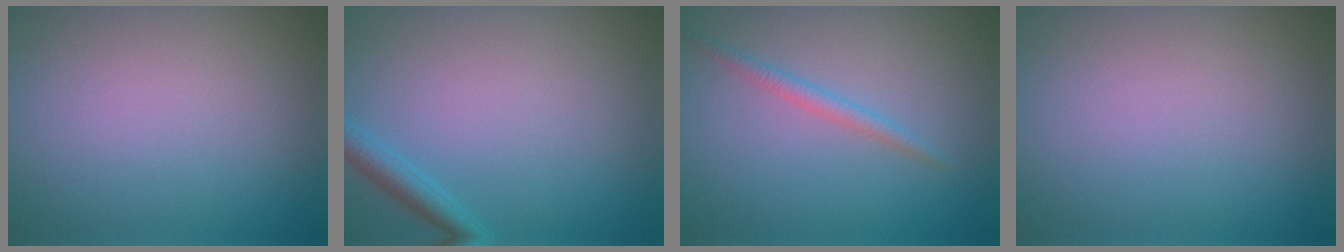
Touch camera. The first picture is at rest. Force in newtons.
{"total": 2.0, "press": 2.0, "slide": 0.2}
{"total": 1.3, "press": 1.3, "slide": 0.0}
{"total": 0.0}